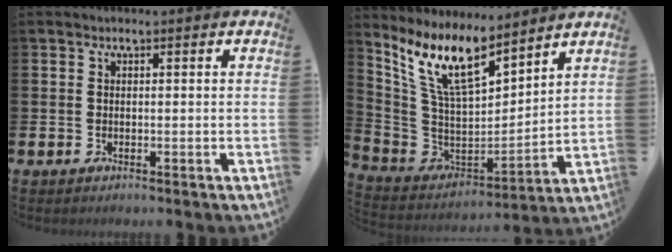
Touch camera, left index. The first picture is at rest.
{"total": 10.8, "force": [8.4, 3.3, 5.9], "torque": [-0.153, -0.050, 0.150]}